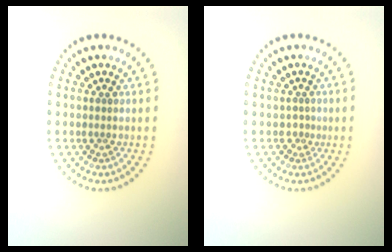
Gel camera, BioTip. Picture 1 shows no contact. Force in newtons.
{"total": 0.5, "press": 0.2, "slide": 0.5}